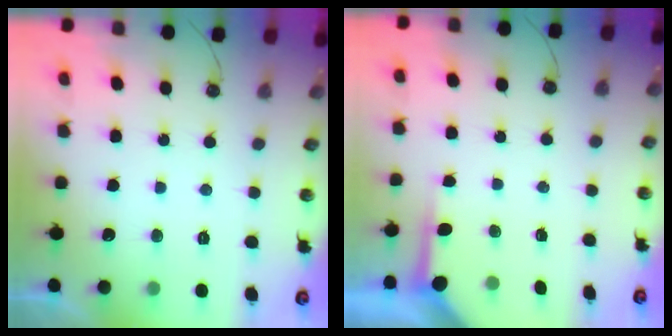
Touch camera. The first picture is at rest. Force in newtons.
{"total": 3.5, "press": 3.4, "slide": 0.5}